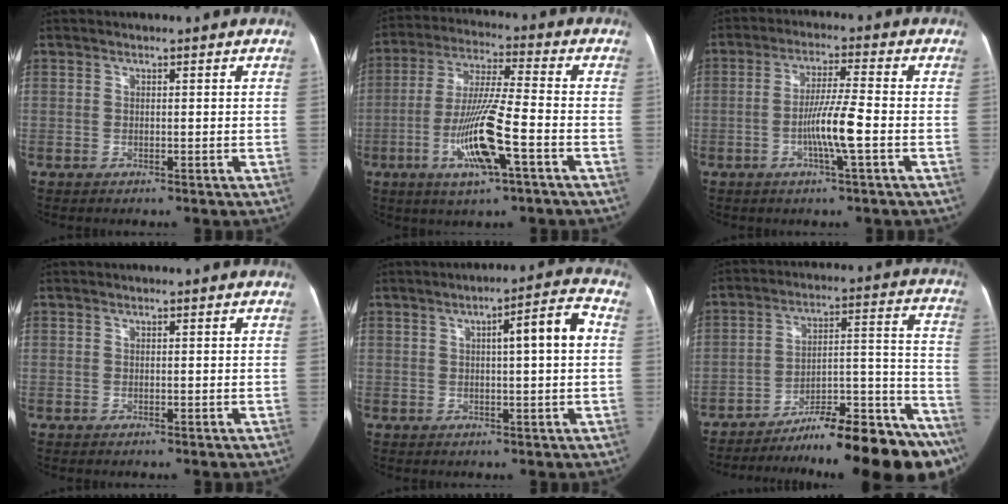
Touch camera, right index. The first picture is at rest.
{"total": 13.5, "force": [-4.8, 1.2, 12.6], "torque": [-0.251, -0.009, -0.087]}
{"total": 7.4, "force": [-2.1, -0.2, 7.1], "torque": [-0.137, -0.001, -0.041]}
{"total": 0.0}
{"total": 7.4, "force": [1.1, 0.7, 7.3], "torque": [-0.107, 0.024, 0.014]}
{"total": 23.2, "force": [-19.0, 2.3, 13.0], "torque": [-0.093, 0.039, -0.279]}